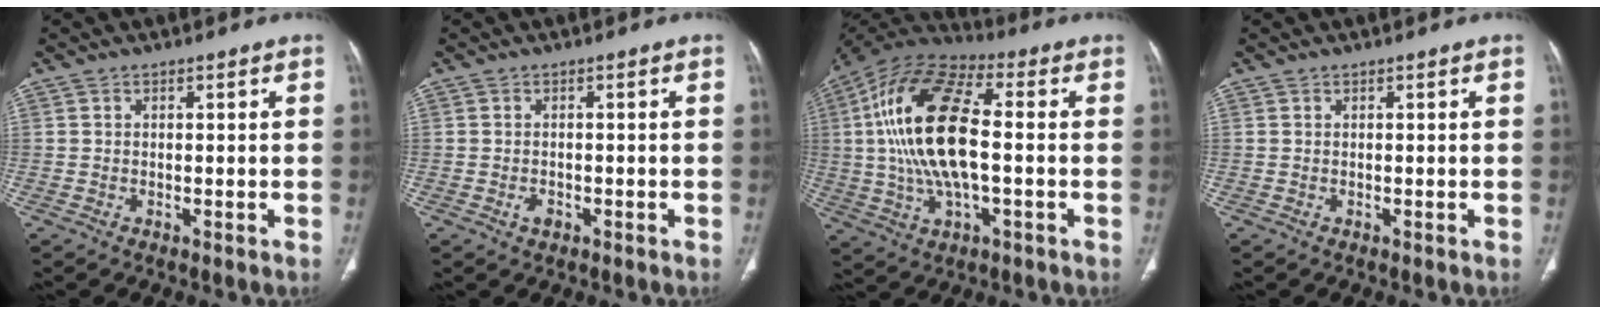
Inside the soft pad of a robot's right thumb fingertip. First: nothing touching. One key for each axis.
{"total": 1.6, "fx": -0.7, "fy": 1.0, "fz": 1.0, "tx": -0.017, "ty": 0.003, "tz": -0.011}
{"total": 21.3, "fx": 0.4, "fy": 9.3, "fz": 19.1, "tx": -0.387, "ty": 0.019, "tz": 0.003}
{"total": 0.0}